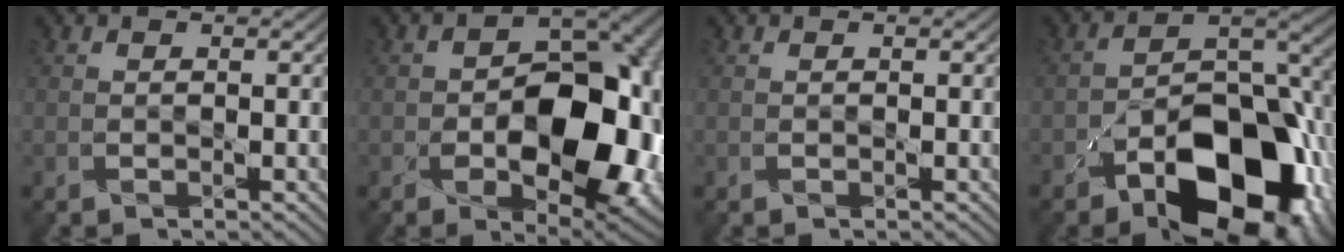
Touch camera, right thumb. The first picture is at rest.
{"total": 13.9, "force": [-3.0, 8.5, 10.7], "torque": [-0.133, -0.019, -0.037]}
{"total": 0.0}
{"total": 15.8, "force": [-8.7, 7.7, 10.7], "torque": [-0.154, -0.011, -0.148]}